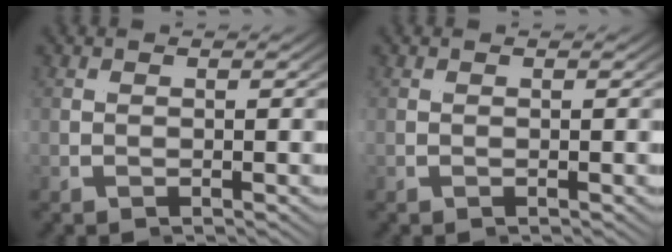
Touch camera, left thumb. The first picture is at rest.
{"total": 0.0}